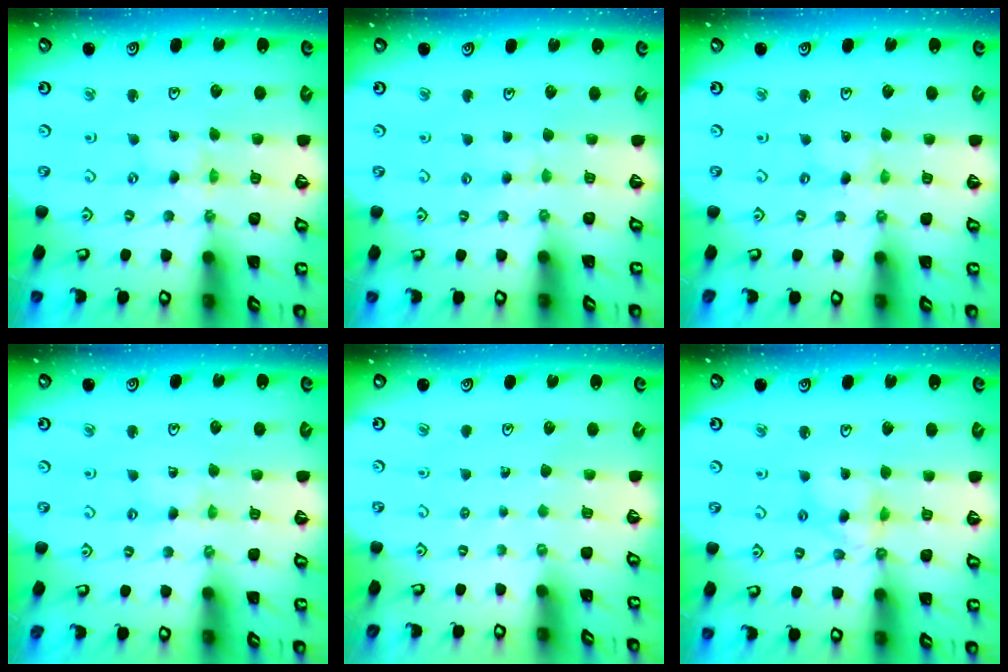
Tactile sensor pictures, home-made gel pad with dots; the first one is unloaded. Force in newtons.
{"total": 2.2, "press": 2.2, "slide": 0.4}
{"total": 0.0}
{"total": 1.4, "press": 1.3, "slide": 0.2}
{"total": 0.0}
{"total": 8.2, "press": 8.2, "slide": 0.6}